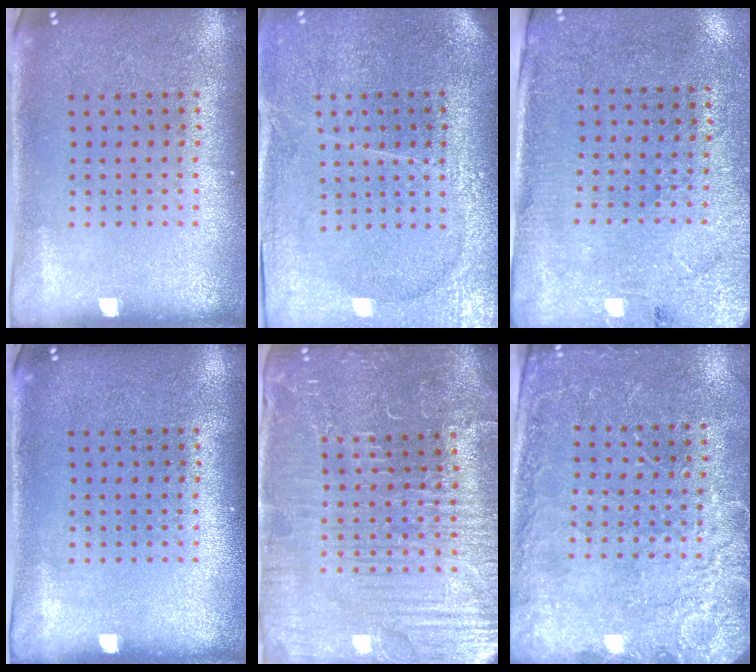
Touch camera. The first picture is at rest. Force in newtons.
{"total": 3.6, "press": 3.3, "slide": 1.6}
{"total": 2.7, "press": 2.4, "slide": 1.3}
{"total": 0.0}
{"total": 5.4, "press": 5.0, "slide": 1.9}
{"total": 2.7, "press": 2.6, "slide": 0.3}